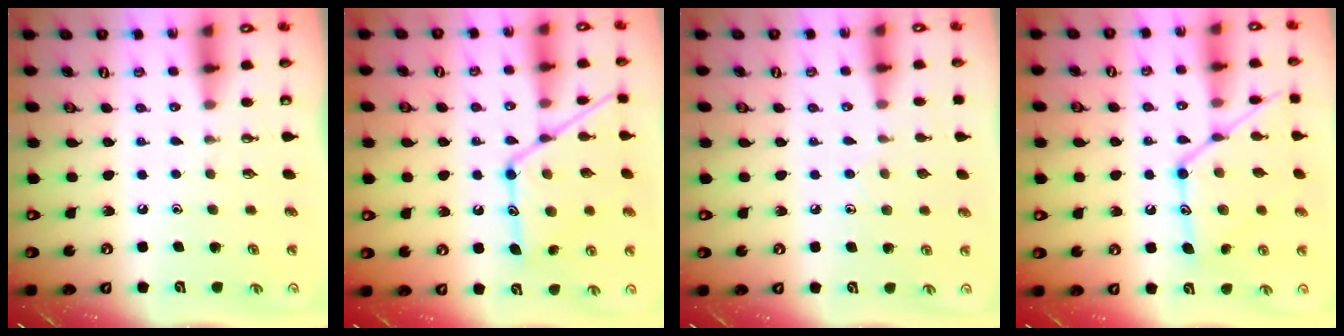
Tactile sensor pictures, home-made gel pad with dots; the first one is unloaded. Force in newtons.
{"total": 16.0, "press": 16.0, "slide": 1.1}
{"total": 5.6, "press": 5.6, "slide": 0.5}
{"total": 16.5, "press": 16.4, "slide": 1.2}